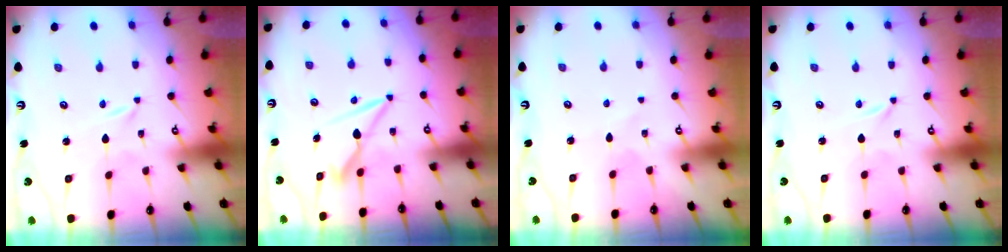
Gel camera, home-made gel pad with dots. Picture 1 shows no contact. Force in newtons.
{"total": 8.6, "press": 8.5, "slide": 1.1}
{"total": 2.4, "press": 2.4, "slide": 0.2}
{"total": 0.6, "press": 0.5, "slide": 0.1}